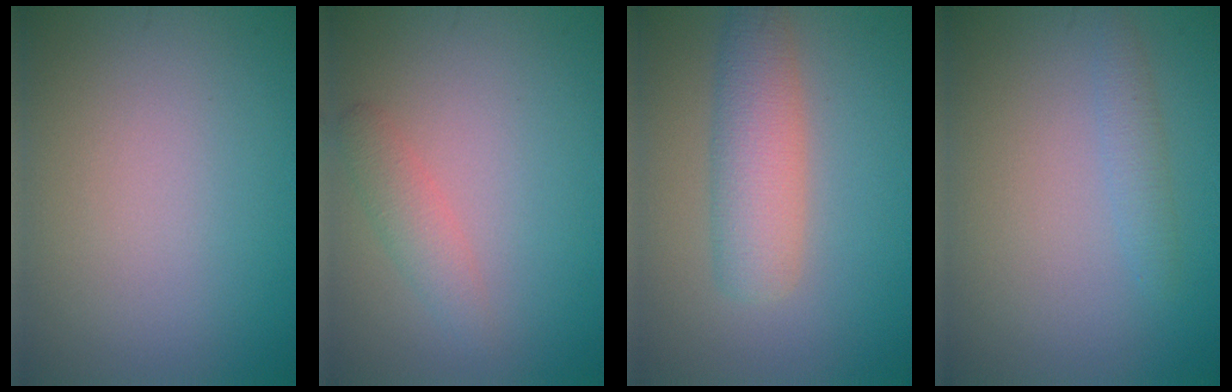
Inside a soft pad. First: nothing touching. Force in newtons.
{"total": 1.9, "press": 1.9, "slide": 0.0}
{"total": 4.5, "press": 4.5, "slide": 0.3}
{"total": 1.4, "press": 1.4, "slide": 0.1}